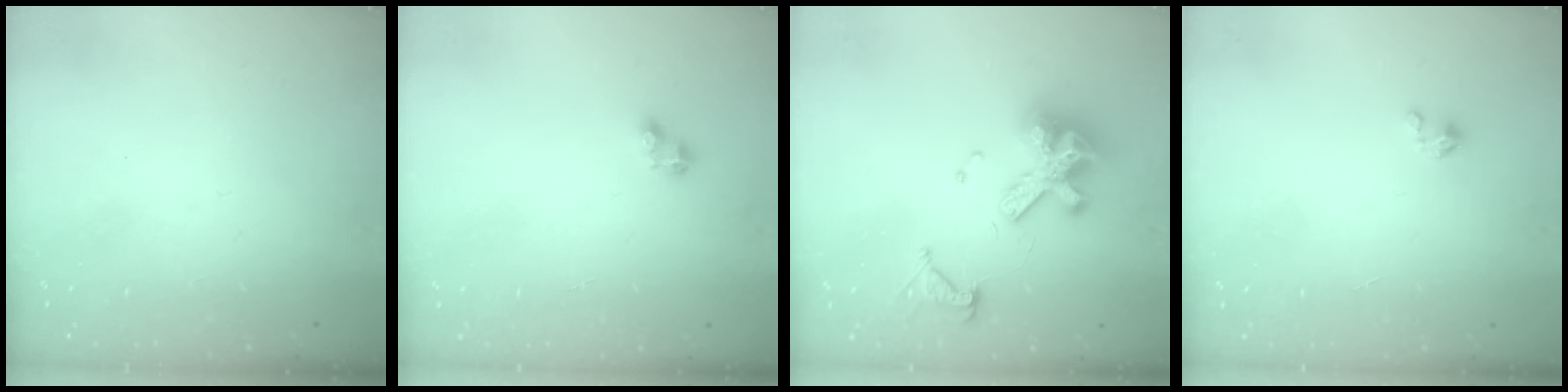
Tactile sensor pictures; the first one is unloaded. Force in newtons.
{"total": 2.8, "press": 2.8, "slide": 0.4}
{"total": 13.1, "press": 13.0, "slide": 1.6}
{"total": 0.0}